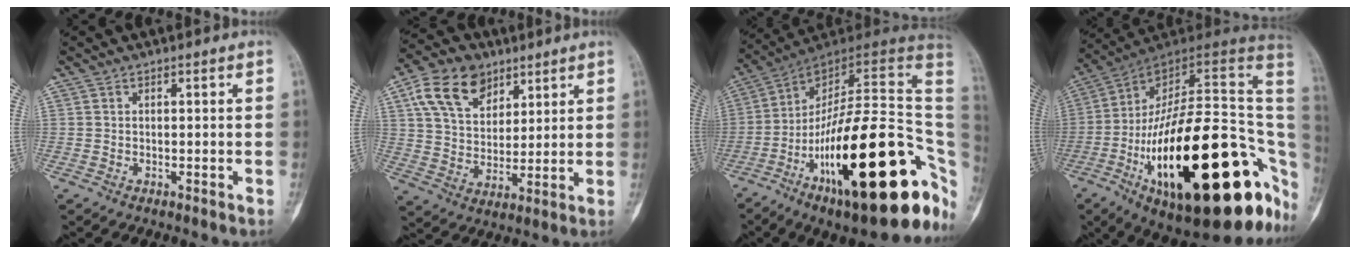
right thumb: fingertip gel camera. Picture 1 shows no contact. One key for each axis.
{"total": 13.6, "fx": 6.9, "fy": 9.0, "fz": 7.4, "tx": -0.113, "ty": -0.016, "tz": 0.131}
{"total": 34.6, "fx": -9.6, "fy": 10.2, "fz": 31.6, "tx": -0.385, "ty": 0.060, "tz": -0.149}
{"total": 39.9, "fx": -10.3, "fy": 15.2, "fz": 35.4, "tx": -0.457, "ty": 0.047, "tz": -0.159}